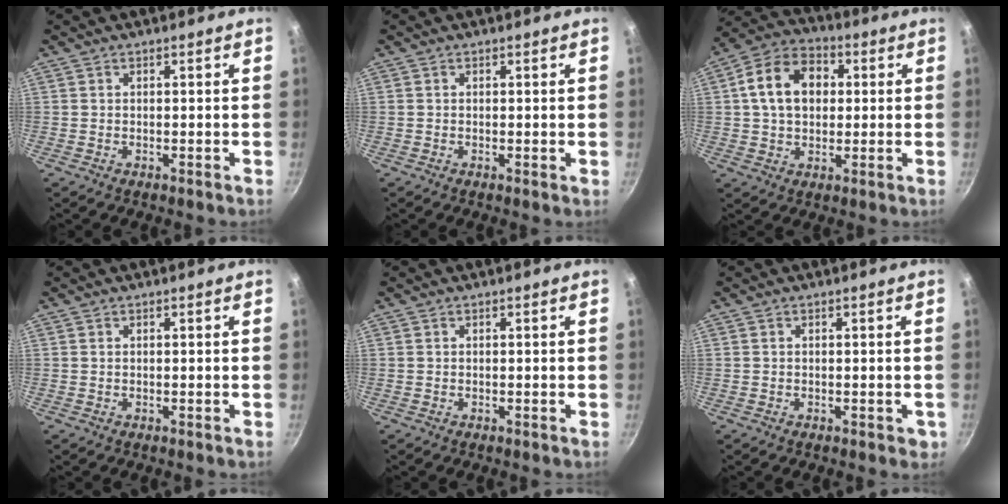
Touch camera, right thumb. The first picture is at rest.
{"total": 0.0}
{"total": 12.7, "force": [2.1, 9.3, 8.4], "torque": [-0.117, 0.020, 0.021]}
{"total": 0.0}
{"total": 0.0}
{"total": 1.6, "force": [-0.3, 1.1, 1.1], "torque": [-0.006, 0.001, -0.002]}